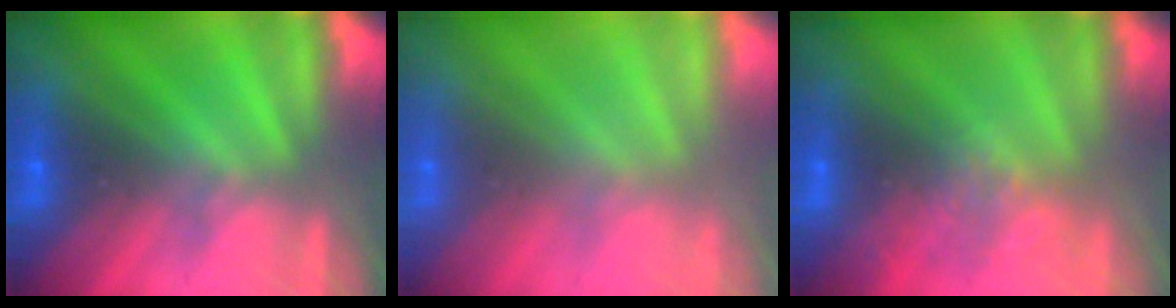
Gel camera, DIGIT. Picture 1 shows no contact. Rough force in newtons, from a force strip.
{"total": 2.8}
{"total": 2.8}